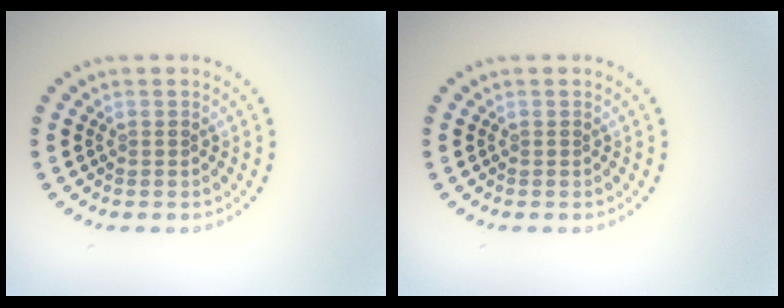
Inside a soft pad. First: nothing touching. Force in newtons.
{"total": 0.0}